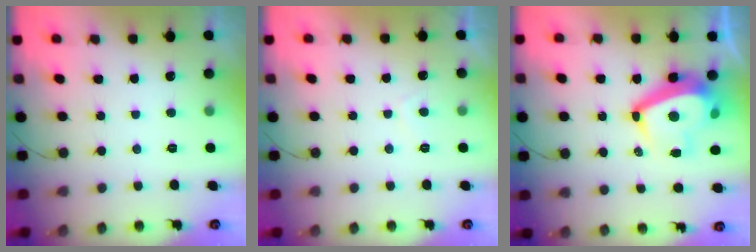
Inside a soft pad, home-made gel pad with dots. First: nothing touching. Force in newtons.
{"total": 1.5, "press": 1.4, "slide": 0.6}
{"total": 11.4, "press": 11.2, "slide": 2.3}